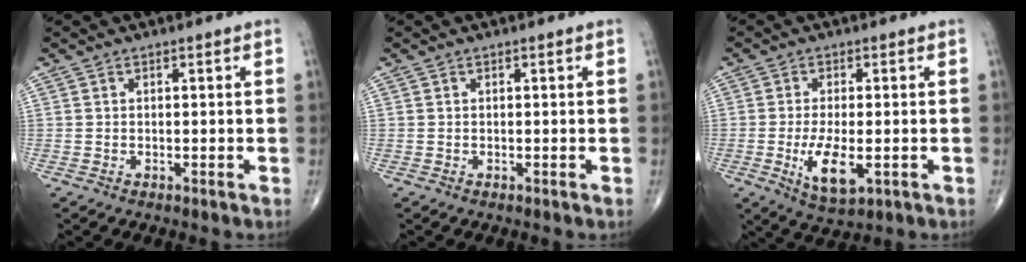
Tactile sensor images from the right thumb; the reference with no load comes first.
{"total": 0.0}
{"total": 7.9, "force": [-1.9, 3.1, 7.0], "torque": [-0.130, -0.016, -0.026]}